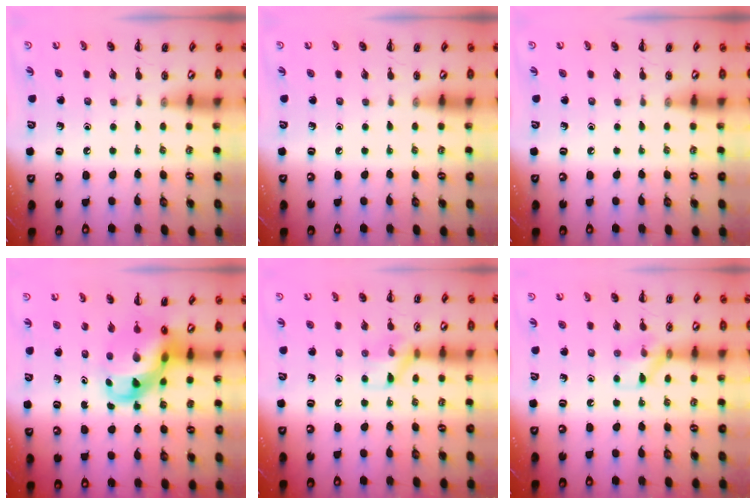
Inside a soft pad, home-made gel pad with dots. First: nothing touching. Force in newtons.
{"total": 0.0}
{"total": 0.0}
{"total": 7.4, "press": 7.1, "slide": 2.1}
{"total": 8.3, "press": 8.2, "slide": 1.2}
{"total": 7.2, "press": 7.2, "slide": 0.6}